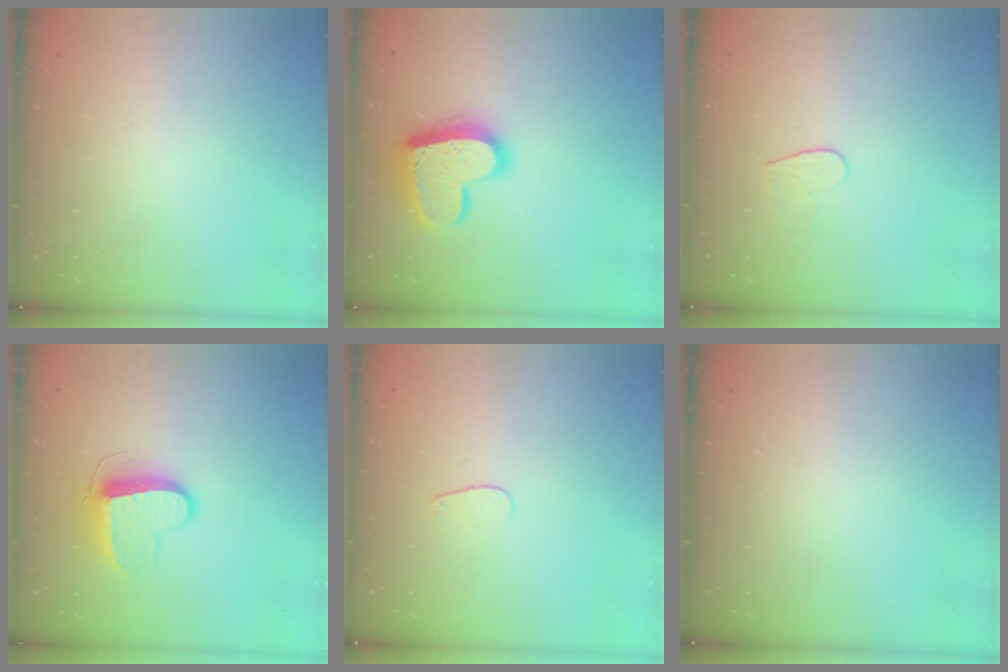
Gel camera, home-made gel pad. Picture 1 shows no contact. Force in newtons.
{"total": 16.8, "press": 16.7, "slide": 1.5}
{"total": 4.7, "press": 4.7, "slide": 0.4}
{"total": 10.0, "press": 10.0, "slide": 0.5}
{"total": 2.6, "press": 2.5, "slide": 0.3}
{"total": 0.0}